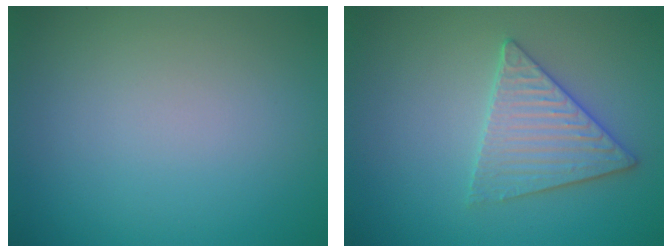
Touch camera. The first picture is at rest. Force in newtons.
{"total": 3.4, "press": 3.4, "slide": 0.2}